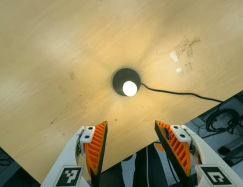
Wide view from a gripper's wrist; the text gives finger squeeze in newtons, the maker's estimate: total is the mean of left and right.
{"total": 0.0}